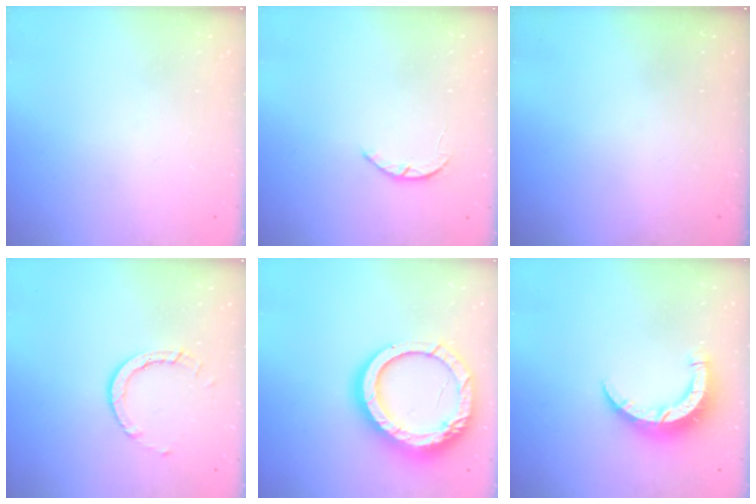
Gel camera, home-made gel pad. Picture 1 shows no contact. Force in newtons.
{"total": 2.5, "press": 2.5, "slide": 0.5}
{"total": 0.0}
{"total": 5.0, "press": 5.0, "slide": 0.3}
{"total": 20.9, "press": 20.8, "slide": 2.6}
{"total": 8.3, "press": 8.3, "slide": 0.4}